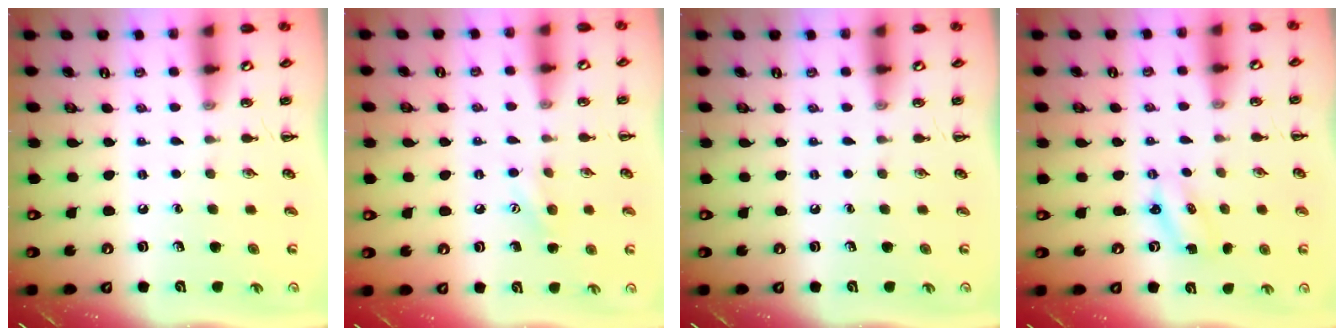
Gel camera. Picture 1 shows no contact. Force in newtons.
{"total": 7.5, "press": 7.3, "slide": 1.5}
{"total": 0.0}
{"total": 2.1, "press": 2.1, "slide": 0.6}